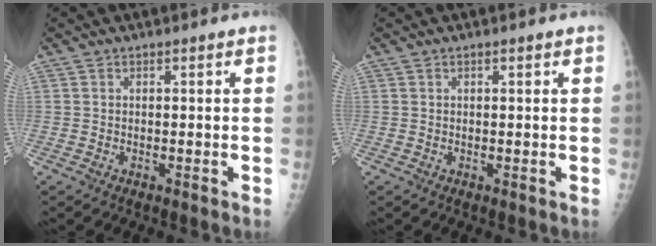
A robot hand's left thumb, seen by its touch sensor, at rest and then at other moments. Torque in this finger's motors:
{"motor_torque": [-0.14, -0.06, -0.25, -0.24, 0.01]}